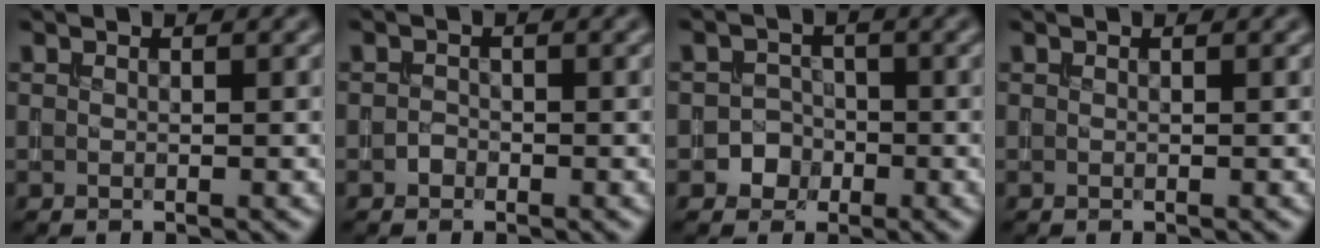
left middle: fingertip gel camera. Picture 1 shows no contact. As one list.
[{"total": 0.7, "force": [-0.5, 0.4, 0.0], "torque": [0.000, -0.001, -0.010]}, {"total": 1.9, "force": [-0.8, 1.7, 0.1], "torque": [0.020, 0.004, -0.021]}, {"total": 0.0}]